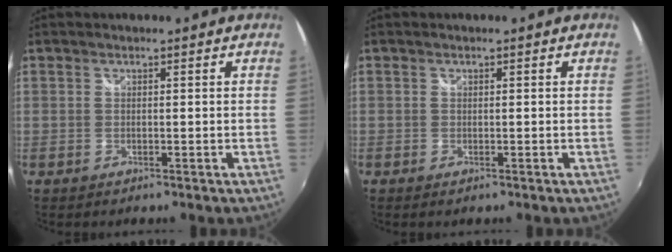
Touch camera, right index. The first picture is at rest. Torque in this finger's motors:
{"motor_torque": [0.23, -0.35, -0.08, -0.03]}